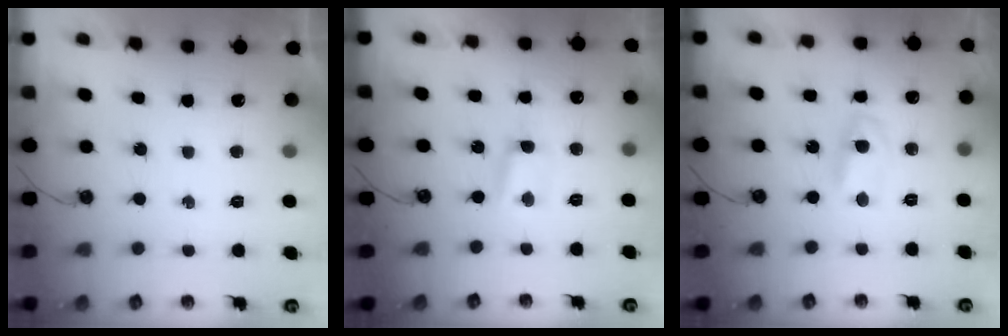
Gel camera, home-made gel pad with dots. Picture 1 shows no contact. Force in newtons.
{"total": 2.5, "press": 2.5, "slide": 0.3}
{"total": 2.7, "press": 2.7, "slide": 0.2}